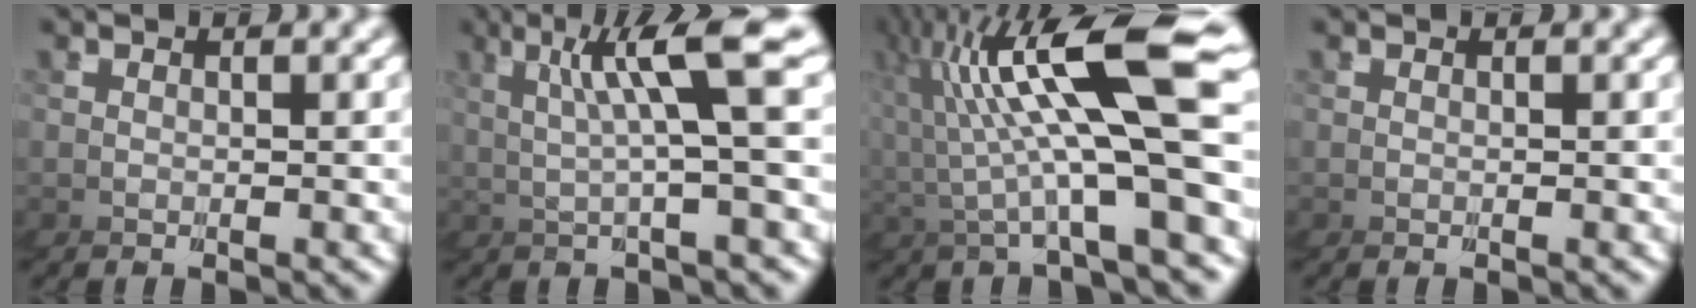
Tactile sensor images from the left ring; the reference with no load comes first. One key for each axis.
{"total": 4.3, "fx": 2.1, "fy": -2.0, "fz": 3.1, "tx": -0.052, "ty": 0.038, "tz": 0.023}
{"total": 8.8, "fx": 2.3, "fy": 1.8, "fz": 8.2, "tx": -0.149, "ty": 0.037, "tz": 0.031}
{"total": 0.0}